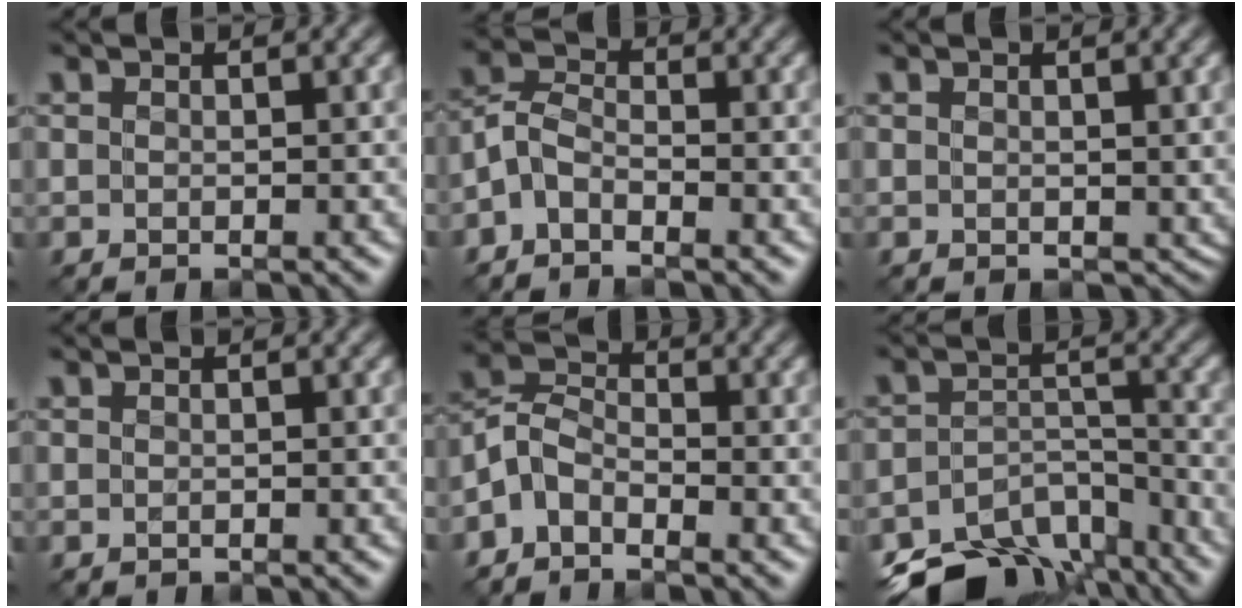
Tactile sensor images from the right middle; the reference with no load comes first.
{"total": 2.6, "force": [-1.6, 1.3, 1.7], "torque": [-0.035, 0.007, -0.043]}
{"total": 1.2, "force": [0.5, 1.0, 0.6], "torque": [-0.012, -0.005, 0.011]}
{"total": 0.0}
{"total": 3.3, "force": [-2.1, 1.8, 1.7], "torque": [-0.039, 0.009, -0.053]}
{"total": 11.5, "force": [-9.4, 5.3, 3.7], "torque": [-0.060, -0.017, -0.128]}